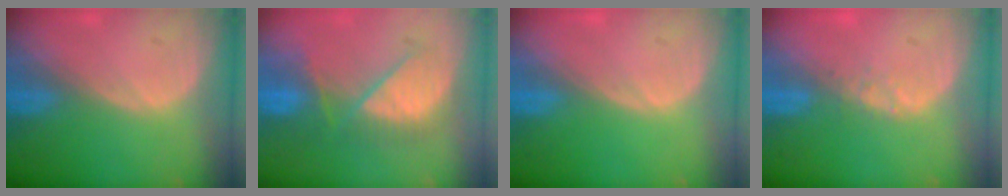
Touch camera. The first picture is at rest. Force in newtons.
{"total": 8.1, "press": 8.1, "slide": 0.0}
{"total": 0.0}
{"total": 1.4, "press": 1.4, "slide": 0.2}